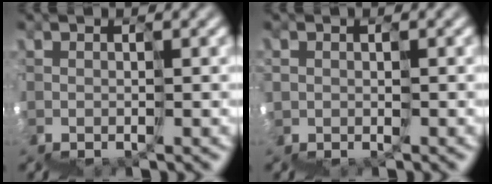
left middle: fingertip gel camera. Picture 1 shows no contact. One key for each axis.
{"total": 2.0, "fx": 0.7, "fy": 0.0, "fz": -1.9, "tx": 0.026, "ty": 0.011, "tz": 0.005}